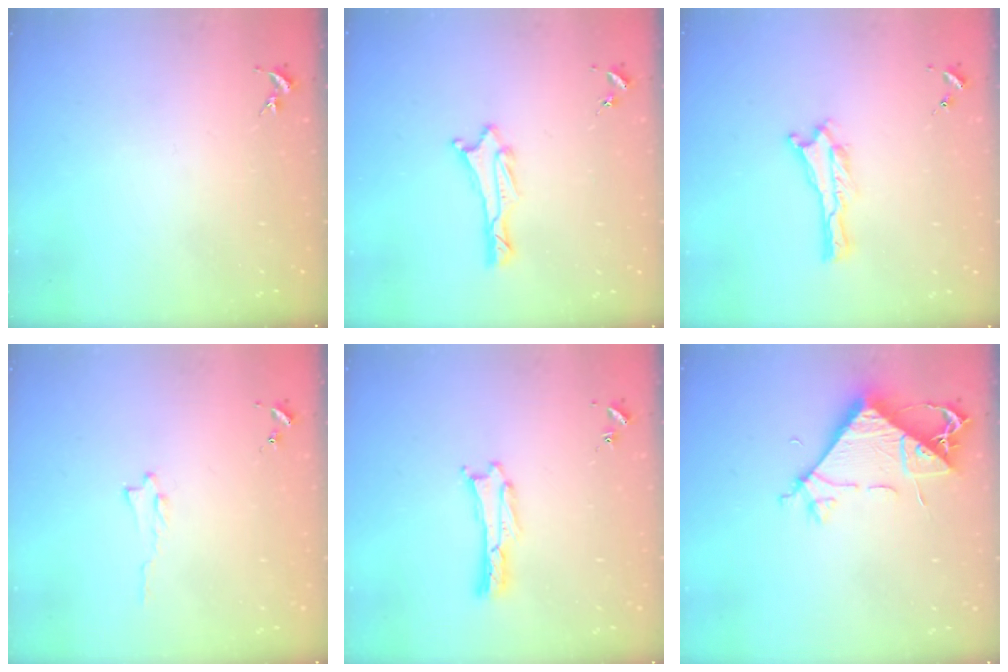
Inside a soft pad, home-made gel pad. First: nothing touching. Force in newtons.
{"total": 1.5, "press": 1.5, "slide": 0.2}
{"total": 0.0}
{"total": 0.6, "press": 0.6, "slide": 0.1}
{"total": 0.0}
{"total": 7.6, "press": 7.5, "slide": 1.2}